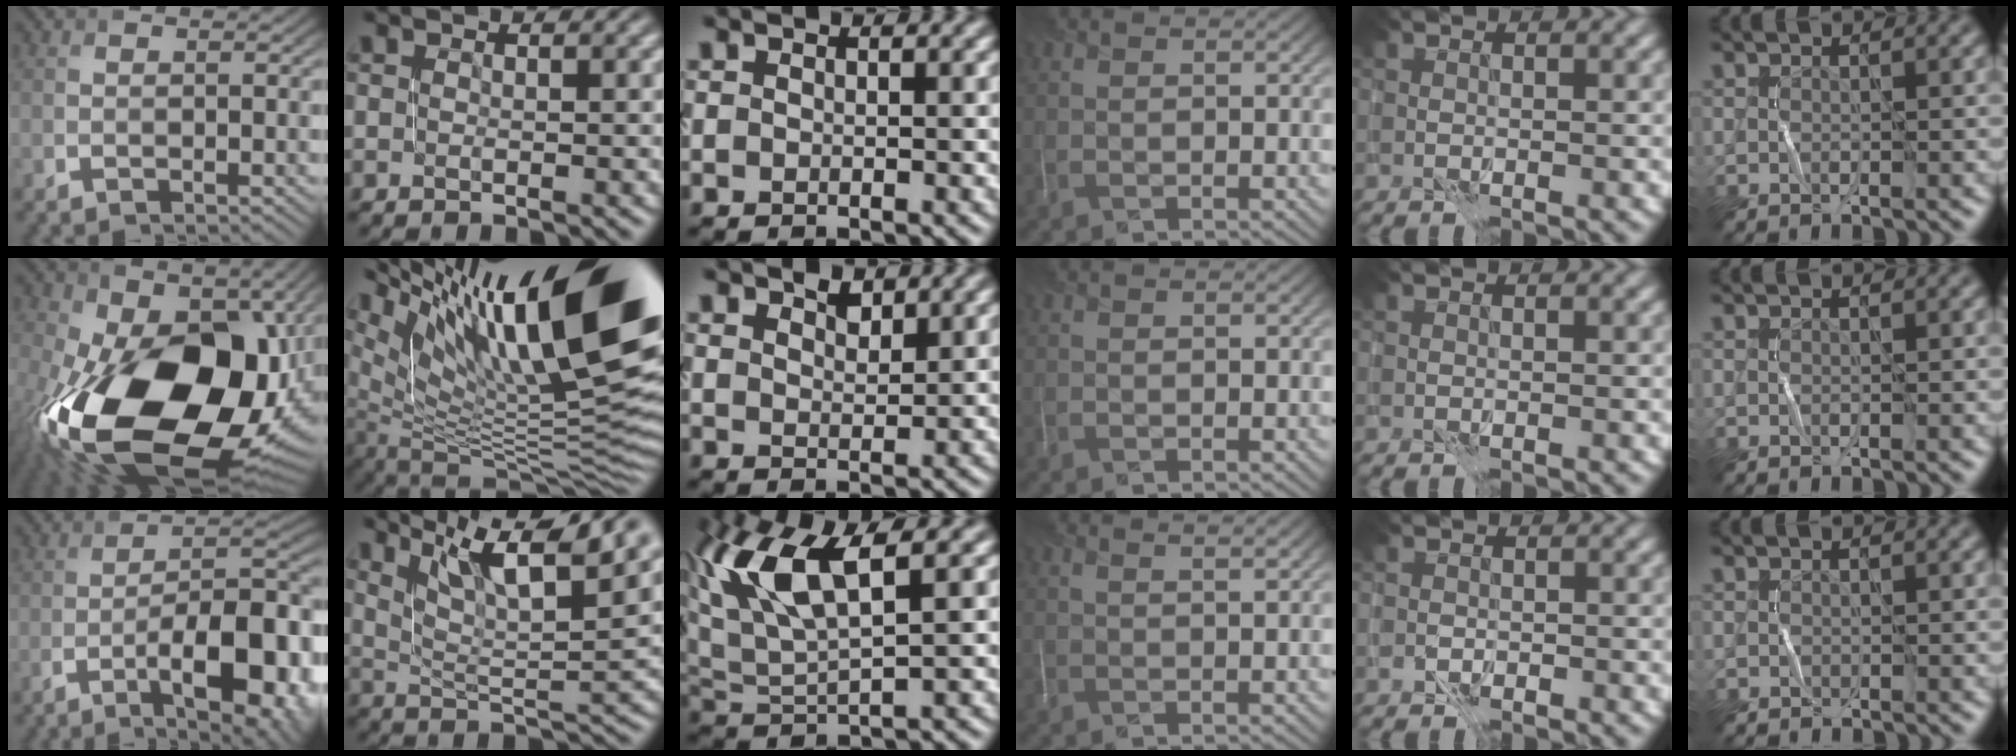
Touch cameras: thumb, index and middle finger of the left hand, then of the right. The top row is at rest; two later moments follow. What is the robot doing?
{"motion": "close", "object": "stapler"}